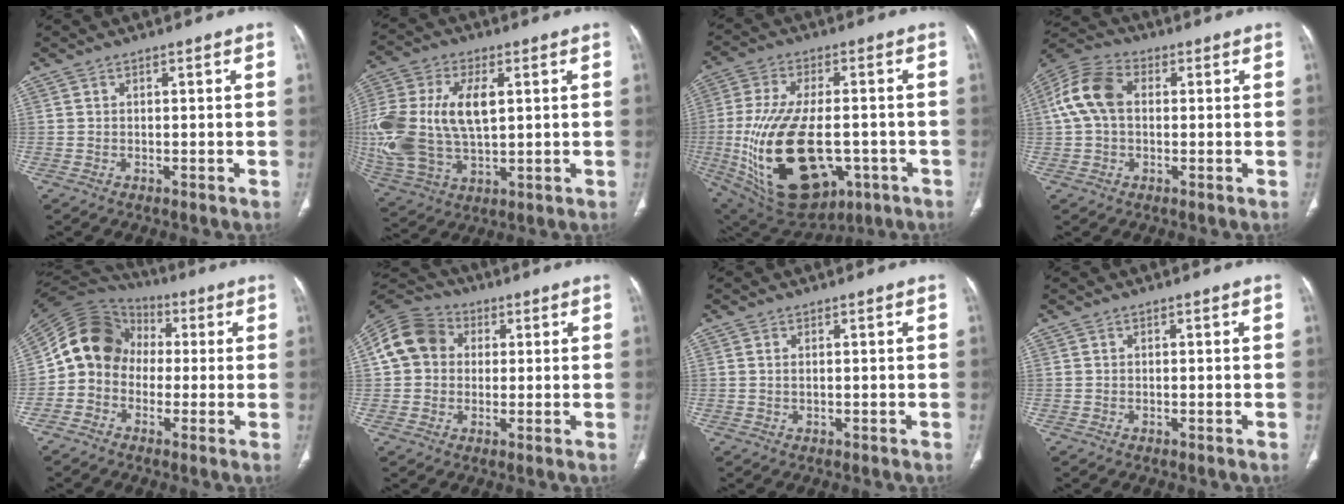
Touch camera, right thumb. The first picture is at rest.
{"total": 21.9, "force": [2.4, 12.4, 17.9], "torque": [-0.416, -0.002, 0.049]}
{"total": 25.4, "force": [-5.2, 13.9, 20.6], "torque": [-0.427, -0.015, -0.054]}
{"total": 10.3, "force": [1.1, 7.0, 7.4], "torque": [-0.159, 0.031, 0.014]}
{"total": 12.8, "force": [-0.2, 11.0, 6.5], "torque": [-0.105, 0.042, -0.021]}
{"total": 11.1, "force": [1.9, 9.6, 5.3], "torque": [-0.092, 0.022, 0.022]}
{"total": 0.7, "force": [0.2, 0.4, 0.6], "torque": [-0.018, 0.003, 0.006]}
{"total": 0.0}